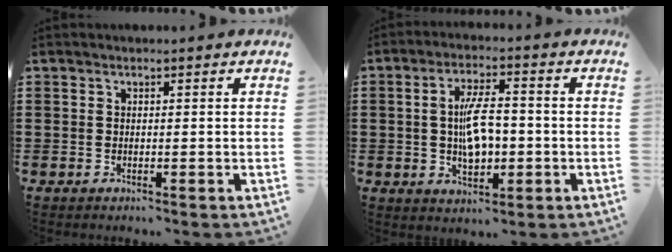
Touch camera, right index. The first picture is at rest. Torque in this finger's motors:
{"motor_torque": [2.14, 0.00, 0.31, 0.21]}